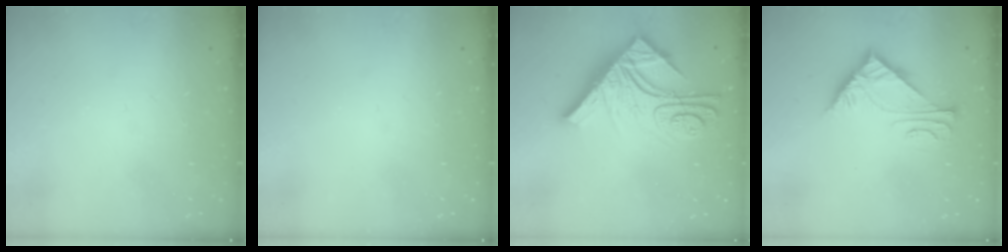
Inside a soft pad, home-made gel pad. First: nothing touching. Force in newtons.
{"total": 0.0}
{"total": 21.2, "press": 21.1, "slide": 1.8}
{"total": 6.0, "press": 6.0, "slide": 0.7}